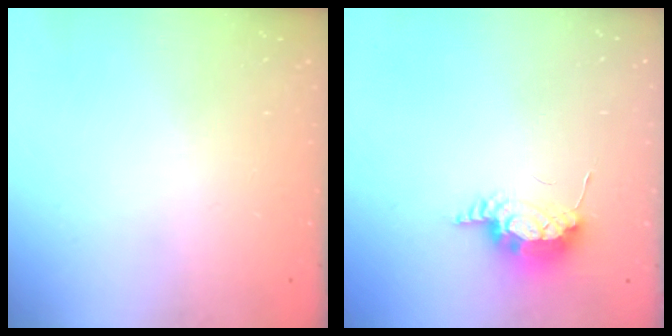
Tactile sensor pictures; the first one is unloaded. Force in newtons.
{"total": 7.7, "press": 7.4, "slide": 1.8}